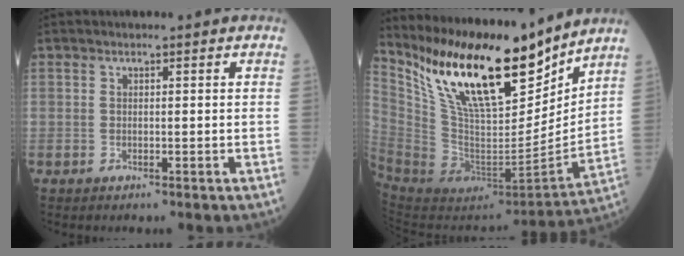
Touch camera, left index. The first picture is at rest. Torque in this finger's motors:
{"motor_torque": [1.13, -1.01, 1.05, 0.21]}